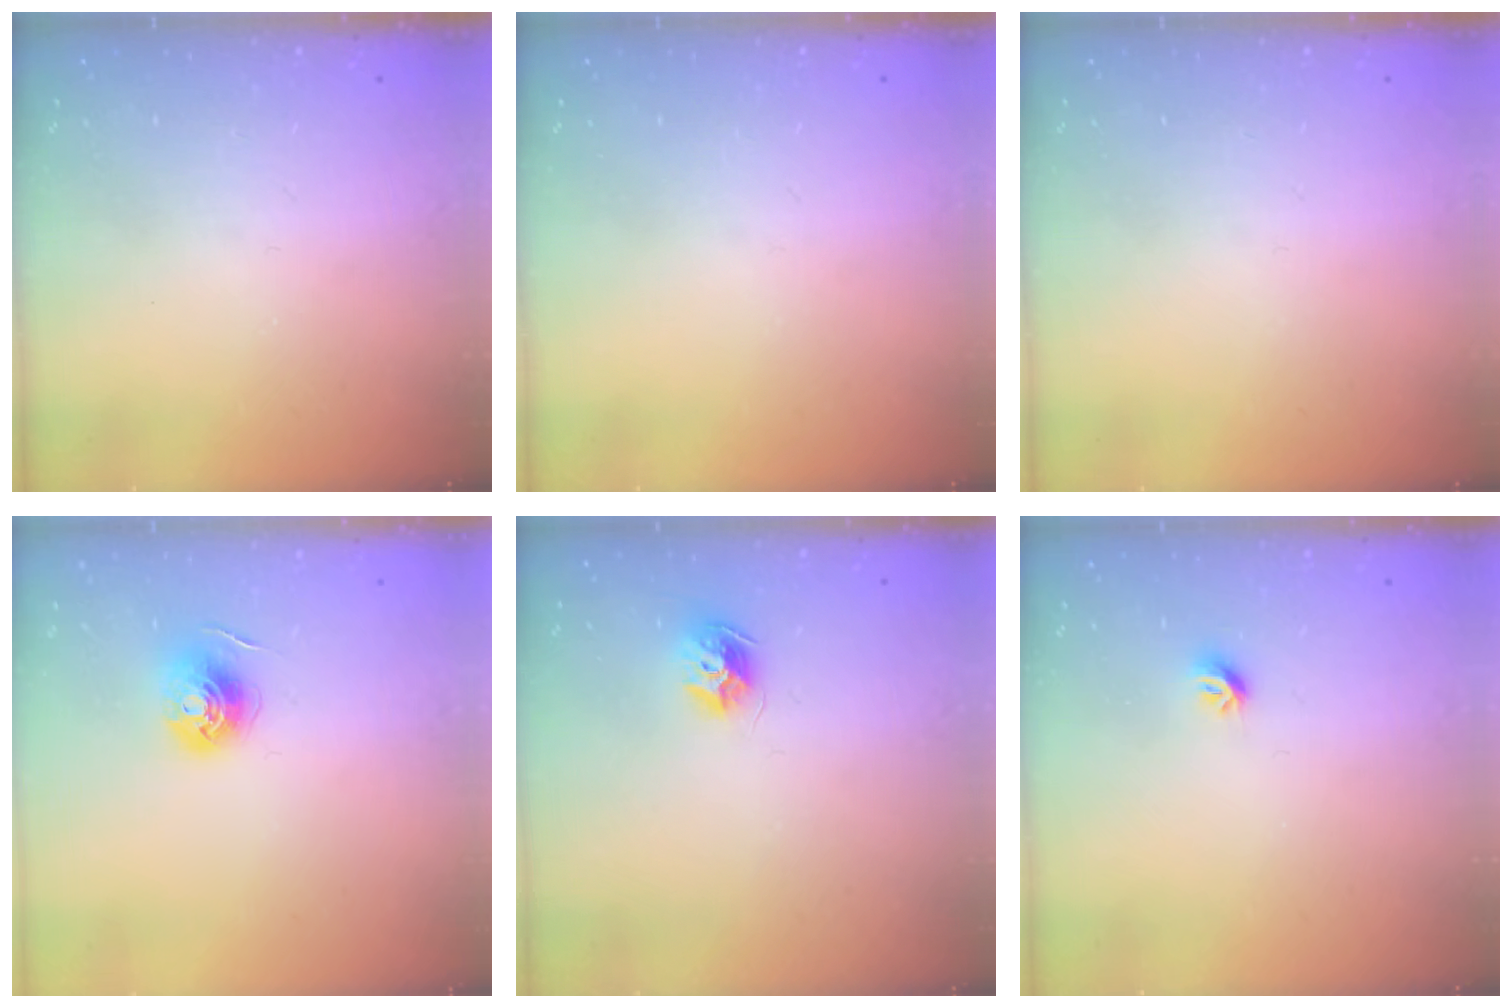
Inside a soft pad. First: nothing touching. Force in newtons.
{"total": 0.0}
{"total": 0.0}
{"total": 6.1, "press": 6.1, "slide": 0.5}
{"total": 8.7, "press": 8.7, "slide": 0.0}
{"total": 5.7, "press": 5.6, "slide": 0.8}